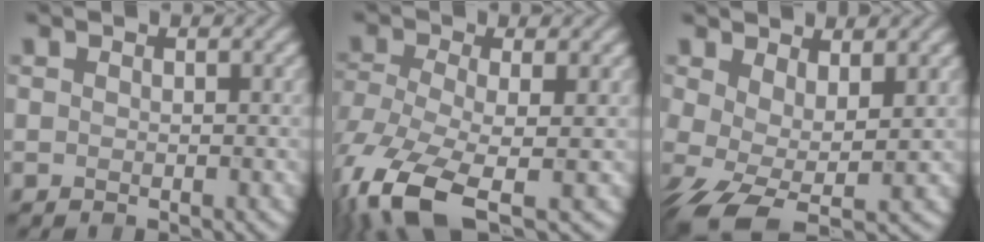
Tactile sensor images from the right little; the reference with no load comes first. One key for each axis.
{"total": 8.7, "fx": -4.9, "fy": 3.0, "fz": 6.5, "tx": -0.142, "ty": -0.017, "tz": -0.099}
{"total": 5.0, "fx": -0.9, "fy": 2.0, "fz": 4.5, "tx": -0.092, "ty": -0.011, "tz": -0.019}